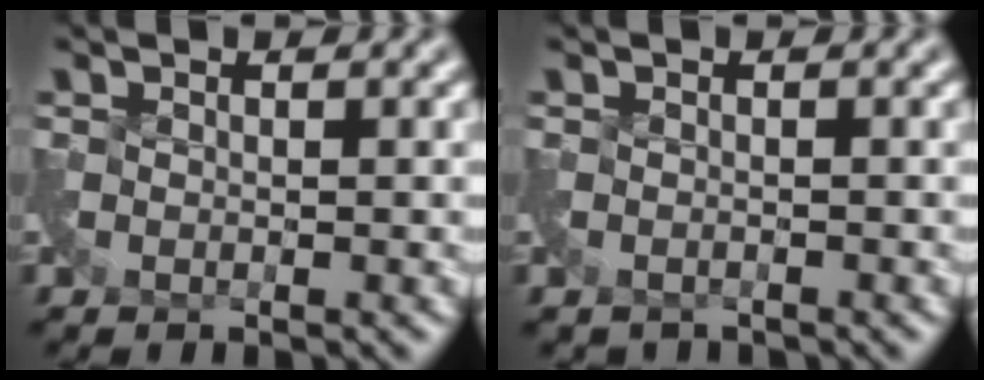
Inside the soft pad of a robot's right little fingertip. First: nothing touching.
{"total": 1.2, "force": [-1.1, 0.5, 0.1], "torque": [-0.002, -0.014, -0.026]}